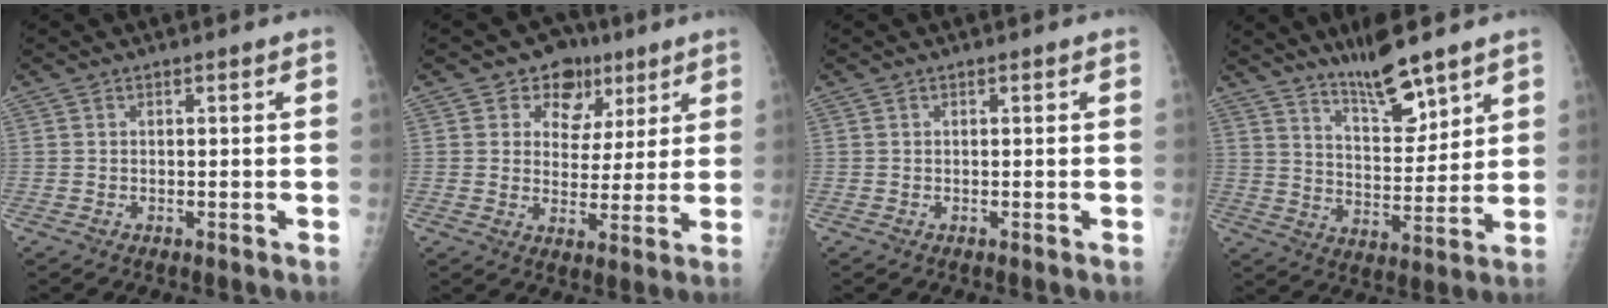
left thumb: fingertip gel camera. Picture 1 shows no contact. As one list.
[{"total": 9.3, "force": [5.1, 7.3, 2.7], "torque": [0.003, -0.014, 0.075]}, {"total": 0.0}, {"total": 10.7, "force": [8.3, 2.6, 6.3], "torque": [-0.088, -0.065, 0.150]}]